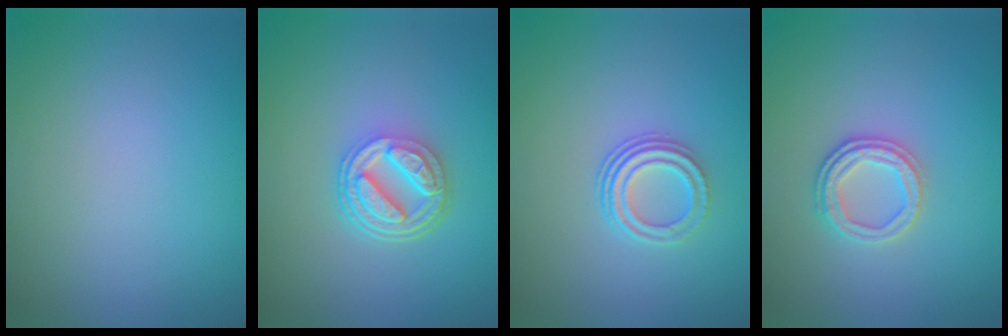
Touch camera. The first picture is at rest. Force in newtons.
{"total": 5.2, "press": 3.7, "slide": 3.6}
{"total": 3.0, "press": 2.2, "slide": 2.1}
{"total": 2.4, "press": 2.3, "slide": 0.7}